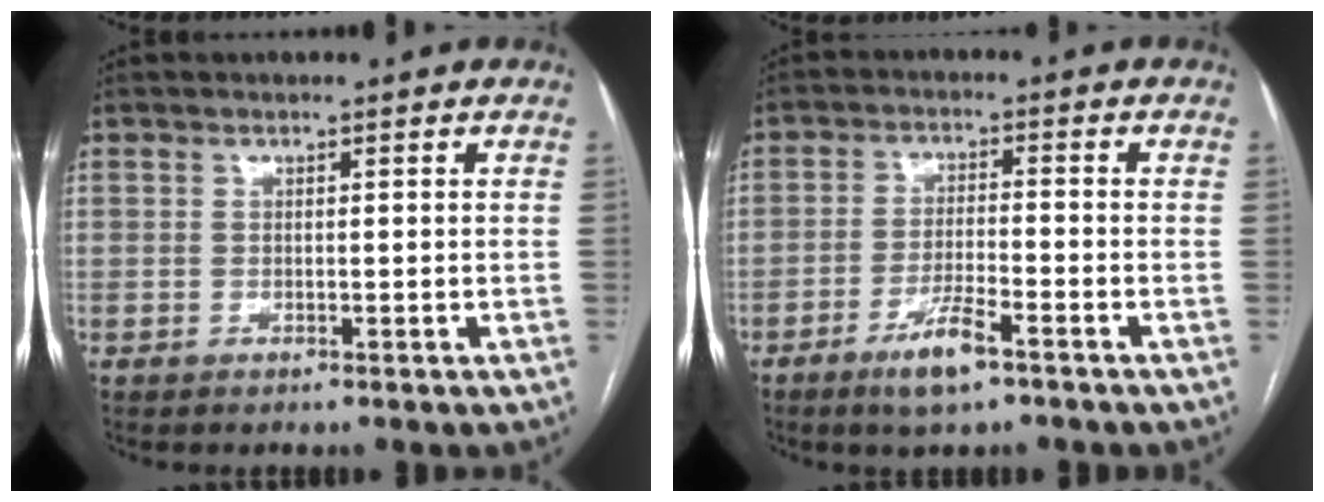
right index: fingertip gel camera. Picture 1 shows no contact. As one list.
[{"total": 6.2, "force": [-4.0, 0.8, 4.6], "torque": [-0.092, -0.007, -0.071]}]